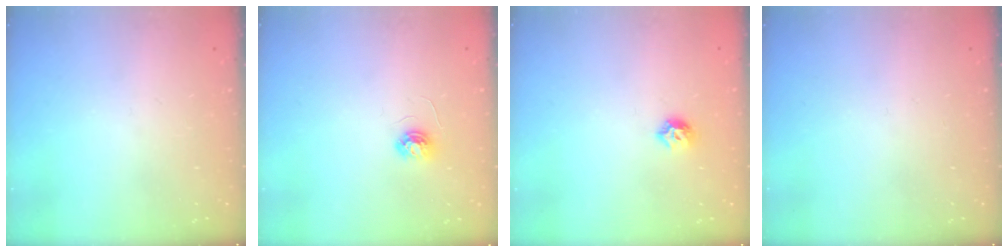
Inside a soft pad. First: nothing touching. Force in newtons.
{"total": 4.0, "press": 4.0, "slide": 0.3}
{"total": 6.4, "press": 6.3, "slide": 0.9}
{"total": 0.0}